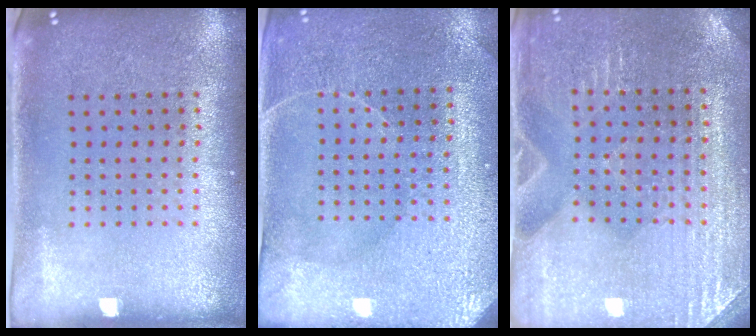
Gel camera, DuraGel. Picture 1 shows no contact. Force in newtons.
{"total": 3.2, "press": 3.2, "slide": 0.1}
{"total": 3.1, "press": 3.1, "slide": 0.3}